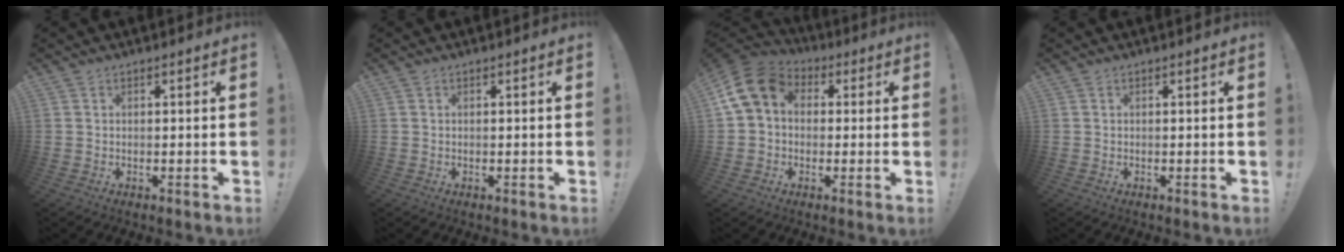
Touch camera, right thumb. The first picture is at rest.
{"total": 0.0}
{"total": 12.8, "force": [2.7, 9.9, 7.7], "torque": [-0.136, 0.006, 0.056]}
{"total": 0.0}